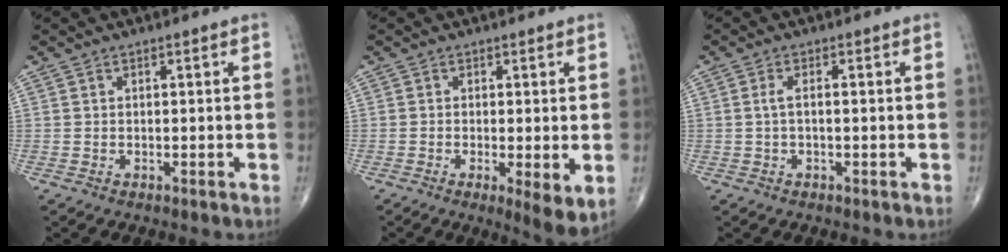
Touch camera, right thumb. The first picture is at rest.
{"total": 5.8, "force": [-1.1, 1.4, 5.6], "torque": [-0.091, -0.021, -0.019]}
{"total": 2.1, "force": [0.0, 0.6, 2.0], "torque": [-0.044, 0.008, -0.001]}